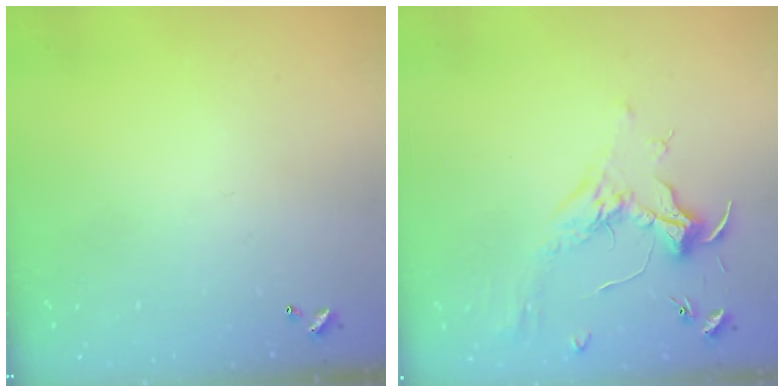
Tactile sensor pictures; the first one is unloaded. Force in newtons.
{"total": 1.9, "press": 1.7, "slide": 0.7}